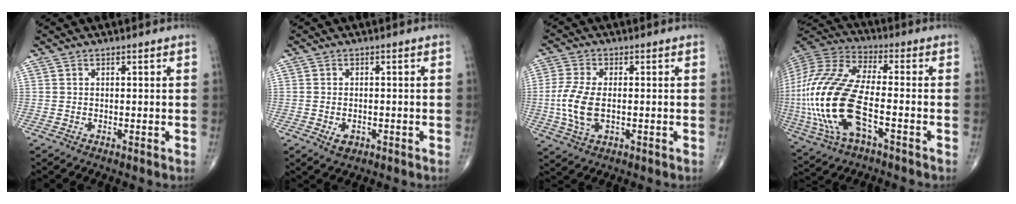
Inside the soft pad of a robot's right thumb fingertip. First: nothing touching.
{"total": 2.4, "force": [-0.9, 1.7, 1.5], "torque": [-0.017, 0.002, -0.008]}
{"total": 8.6, "force": [-0.9, 4.7, 7.1], "torque": [-0.161, -0.001, -0.017]}
{"total": 25.3, "force": [-6.0, 11.0, 22.0], "torque": [-0.539, 0.002, -0.106]}